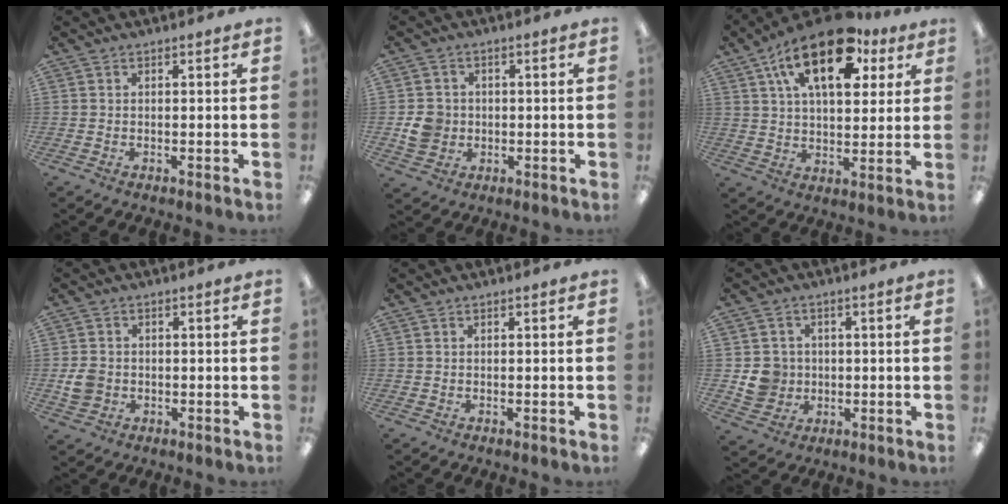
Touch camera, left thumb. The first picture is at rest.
{"total": 6.0, "force": [-0.6, 5.6, 2.1], "torque": [-0.033, 0.009, -0.009]}
{"total": 19.9, "force": [10.3, 9.9, 13.8], "torque": [-0.232, -0.031, 0.171]}
{"total": 4.5, "force": [-0.5, 4.0, 2.1], "torque": [-0.034, 0.004, -0.010]}
{"total": 0.0}
{"total": 6.8, "force": [-0.1, 6.7, 1.3], "torque": [-0.016, 0.009, 0.005]}